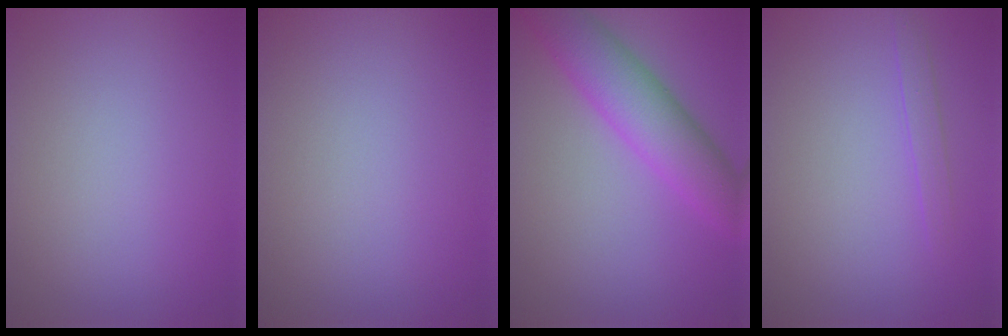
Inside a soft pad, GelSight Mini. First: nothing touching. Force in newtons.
{"total": 0.0}
{"total": 6.1, "press": 6.1, "slide": 0.1}
{"total": 1.1, "press": 1.1, "slide": 0.1}